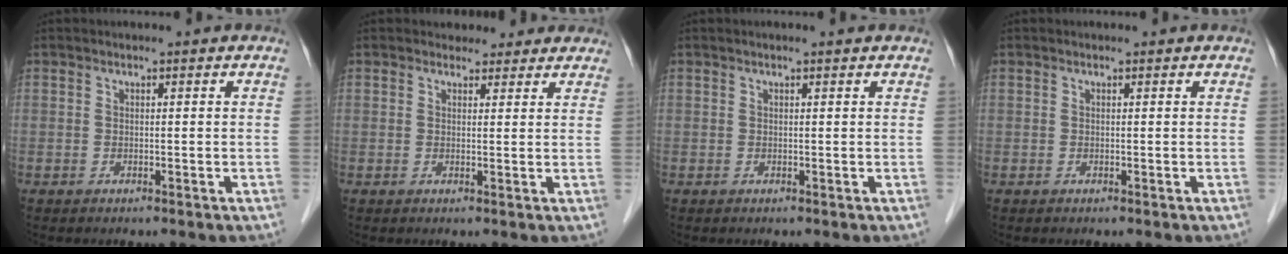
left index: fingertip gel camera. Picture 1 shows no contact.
{"total": 3.8, "force": [3.3, 1.9, 0.3], "torque": [0.006, 0.005, 0.033]}
{"total": 0.7, "force": [0.5, -0.1, 0.5], "torque": [-0.010, 0.006, 0.009]}
{"total": 0.0}